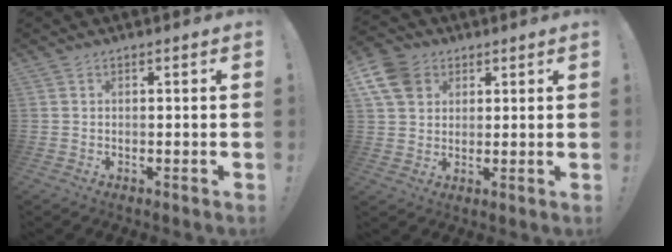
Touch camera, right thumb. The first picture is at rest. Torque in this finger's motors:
{"motor_torque": [0.40, 2.01, 1.11, 0.21, 0.03]}